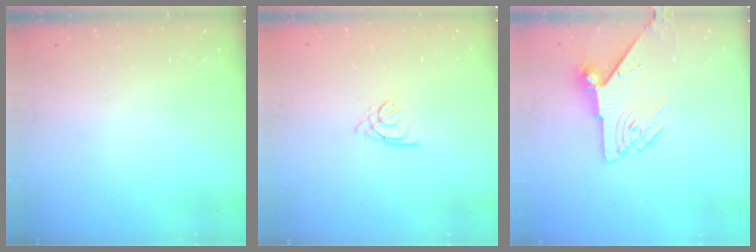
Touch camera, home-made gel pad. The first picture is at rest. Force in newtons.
{"total": 1.6, "press": 1.5, "slide": 0.5}
{"total": 7.0, "press": 7.0, "slide": 0.7}